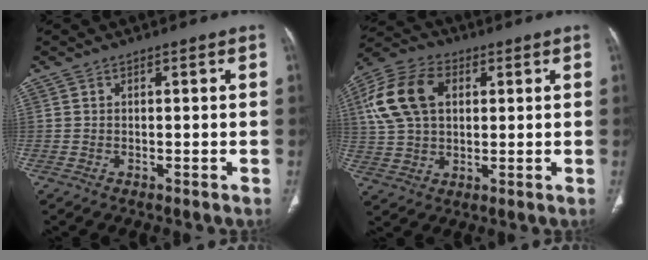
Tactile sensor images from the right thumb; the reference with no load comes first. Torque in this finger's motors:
{"motor_torque": [-0.31, 0.60, 0.86, -0.68, 0.13]}